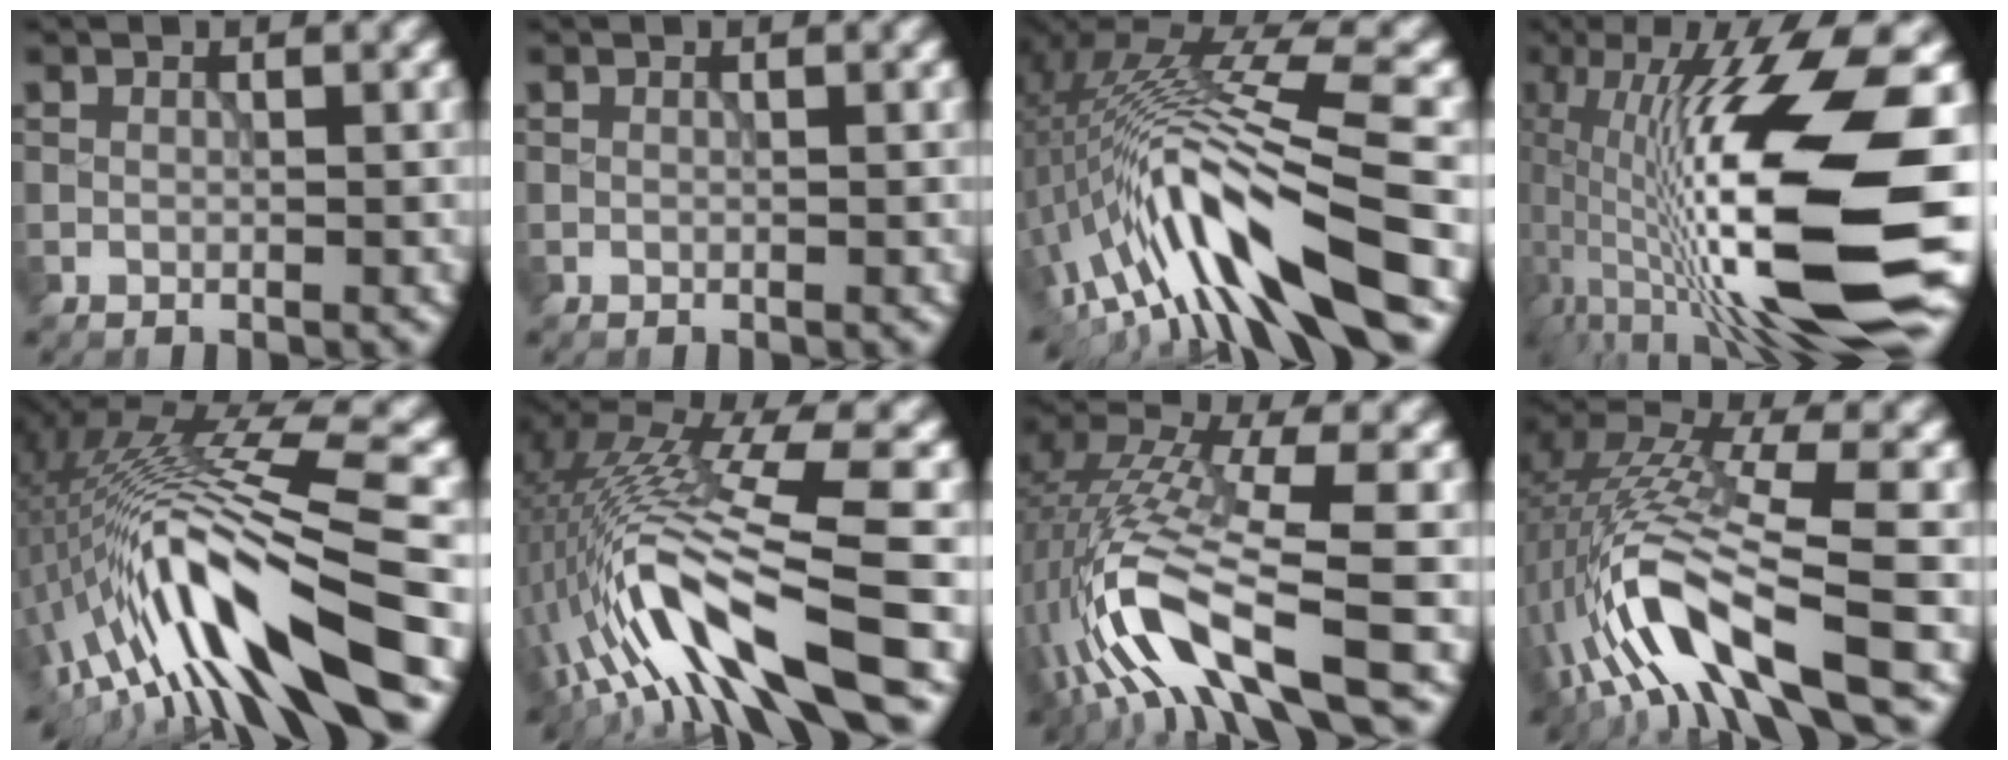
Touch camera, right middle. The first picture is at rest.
{"total": 0.0}
{"total": 12.5, "force": [-3.7, 2.5, 11.6], "torque": [-0.201, 0.018, -0.056]}
{"total": 16.6, "force": [-0.6, 4.1, 16.1], "torque": [-0.291, 0.009, -0.006]}
{"total": 13.9, "force": [-3.9, 2.6, 13.1], "torque": [-0.217, 0.021, -0.054]}
{"total": 12.9, "force": [-4.0, 3.4, 11.8], "torque": [-0.216, 0.007, -0.063]}
{"total": 11.1, "force": [-3.7, 3.1, 10.0], "torque": [-0.201, 0.010, -0.070]}
{"total": 11.1, "force": [-3.8, 3.0, 9.9], "torque": [-0.197, 0.014, -0.070]}